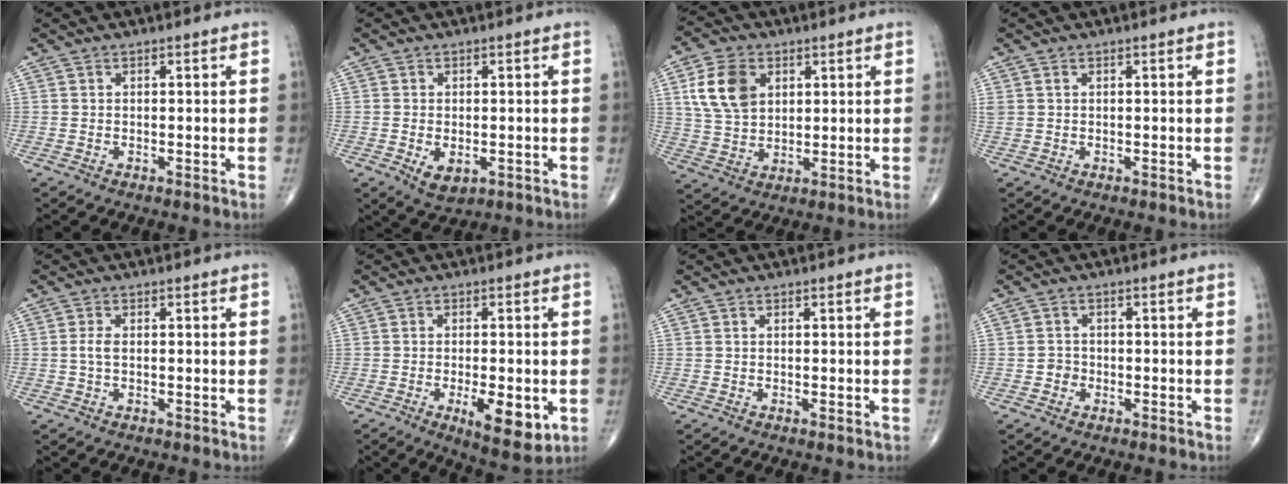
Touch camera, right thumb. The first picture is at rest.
{"total": 4.6, "force": [-1.2, 2.8, 3.5], "torque": [-0.053, -0.005, -0.010]}
{"total": 10.5, "force": [3.5, 7.3, 6.7], "torque": [-0.113, -0.007, 0.071]}
{"total": 1.1, "force": [0.4, 0.8, 0.7], "torque": [-0.020, 0.008, 0.013]}
{"total": 1.8, "force": [-0.1, 0.9, 1.6], "torque": [-0.036, 0.000, -0.002]}
{"total": 9.7, "force": [-2.8, 3.6, 8.6], "torque": [-0.118, -0.016, -0.038]}
{"total": 0.8, "force": [-0.3, 0.3, 0.7], "torque": [-0.009, -0.002, -0.004]}
{"total": 2.1, "force": [-0.8, 1.9, 0.4], "torque": [0.004, 0.009, -0.020]}